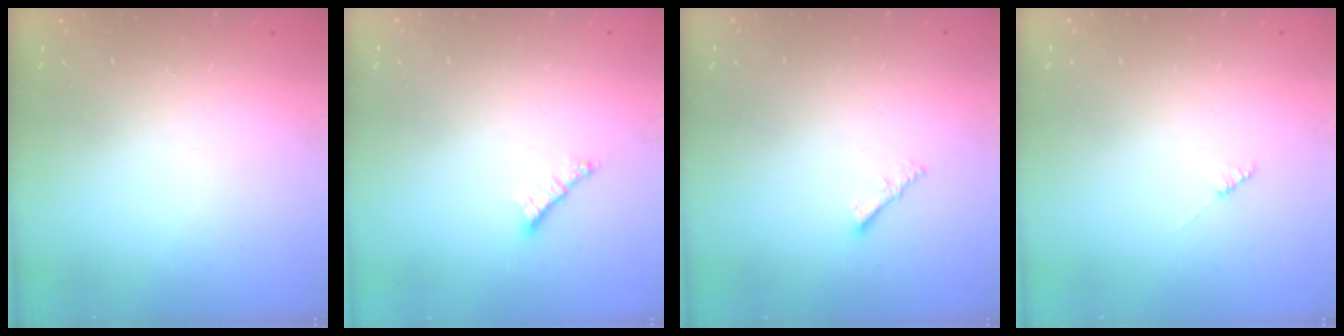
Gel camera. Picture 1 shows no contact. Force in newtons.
{"total": 1.2, "press": 1.2, "slide": 0.3}
{"total": 1.6, "press": 1.5, "slide": 0.5}
{"total": 1.4, "press": 1.4, "slide": 0.2}